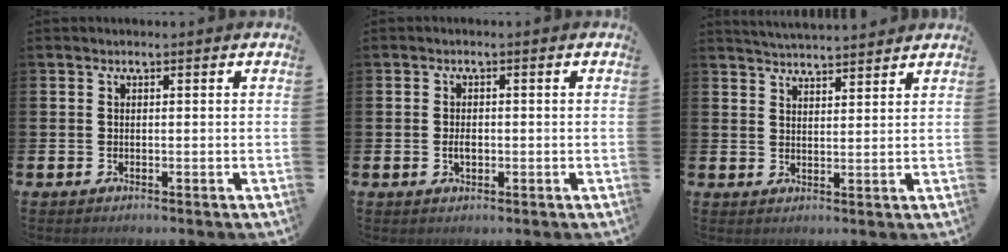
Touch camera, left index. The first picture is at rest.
{"total": 1.7, "force": [-0.2, 1.0, 1.4], "torque": [-0.022, 0.002, -0.006]}
{"total": 4.0, "force": [4.0, -0.1, 0.0], "torque": [-0.009, -0.022, 0.073]}